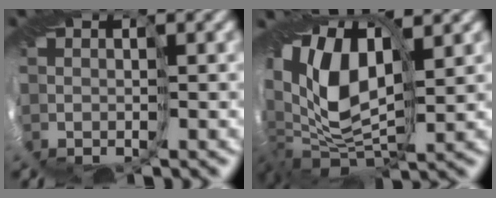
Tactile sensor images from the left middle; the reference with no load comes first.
{"total": 12.5, "force": [1.0, 7.4, 10.0], "torque": [-0.195, -0.018, 0.017]}